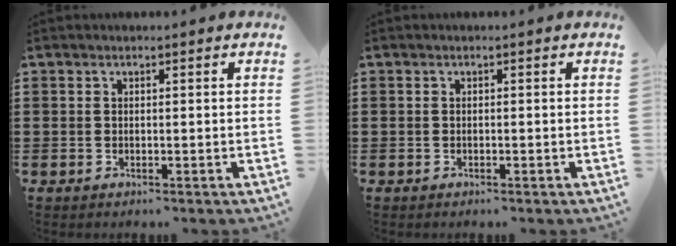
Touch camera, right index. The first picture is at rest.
{"total": 0.0}